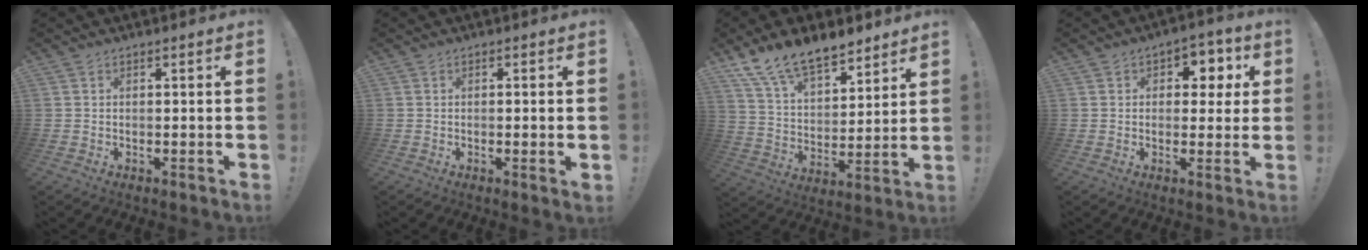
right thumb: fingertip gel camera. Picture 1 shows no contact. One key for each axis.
{"total": 1.9, "fx": 0.1, "fy": -0.3, "fz": 1.9, "tx": -0.025, "ty": -0.004, "tz": 0.000}
{"total": 14.7, "fx": 11.8, "fy": 6.2, "fz": 6.3, "tx": -0.124, "ty": -0.082, "tz": 0.221}
{"total": 5.7, "fx": 2.0, "fy": 4.7, "fz": 2.6, "tx": -0.020, "ty": -0.011, "tz": 0.031}